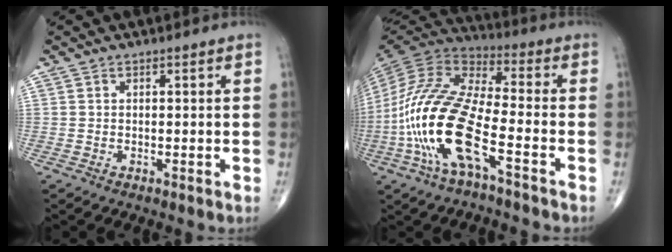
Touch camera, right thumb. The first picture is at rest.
{"total": 20.1, "force": [-6.8, 6.5, 17.8], "torque": [-0.388, 0.034, -0.128]}